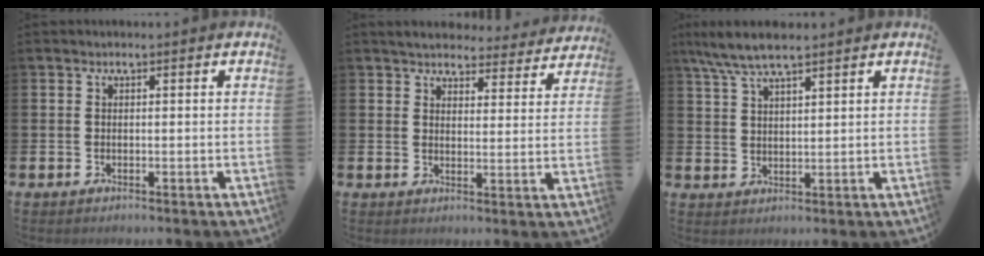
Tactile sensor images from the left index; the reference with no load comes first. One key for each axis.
{"total": 4.5, "fx": 4.3, "fy": 1.1, "fz": 0.4, "tx": -0.024, "ty": -0.027, "tz": 0.075}
{"total": 6.5, "fx": 5.5, "fy": 1.1, "fz": 3.3, "tx": -0.071, "ty": -0.014, "tz": 0.099}